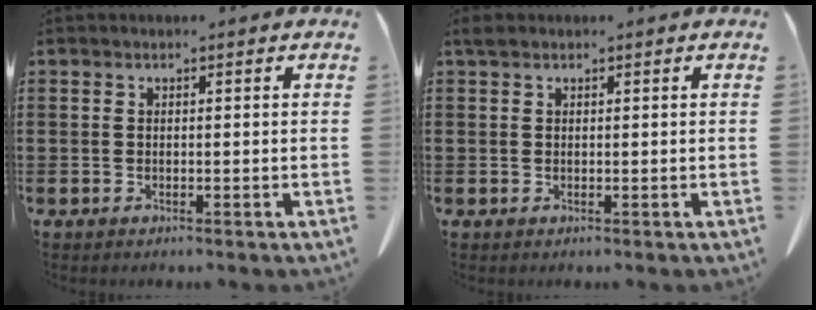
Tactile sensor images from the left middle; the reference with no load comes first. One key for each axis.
{"total": 1.0, "fx": 0.7, "fy": 0.6, "fz": 0.3, "tx": -0.011, "ty": 0.002, "tz": 0.014}